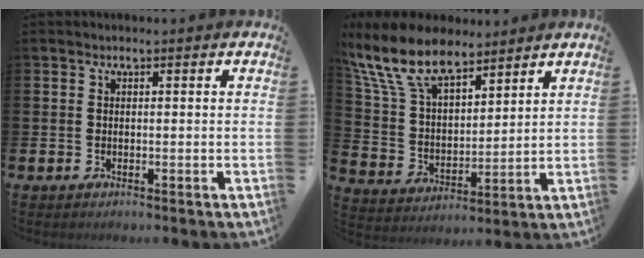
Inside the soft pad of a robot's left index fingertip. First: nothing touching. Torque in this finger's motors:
{"motor_torque": [2.14, 0.00, 0.40, 0.21]}